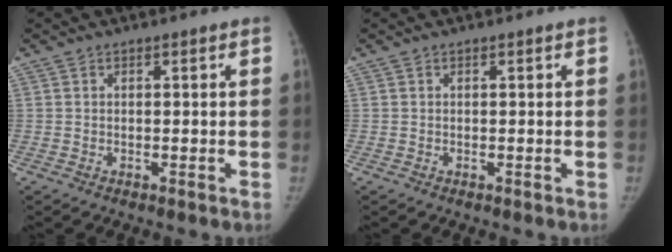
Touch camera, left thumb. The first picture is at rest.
{"total": 0.0}